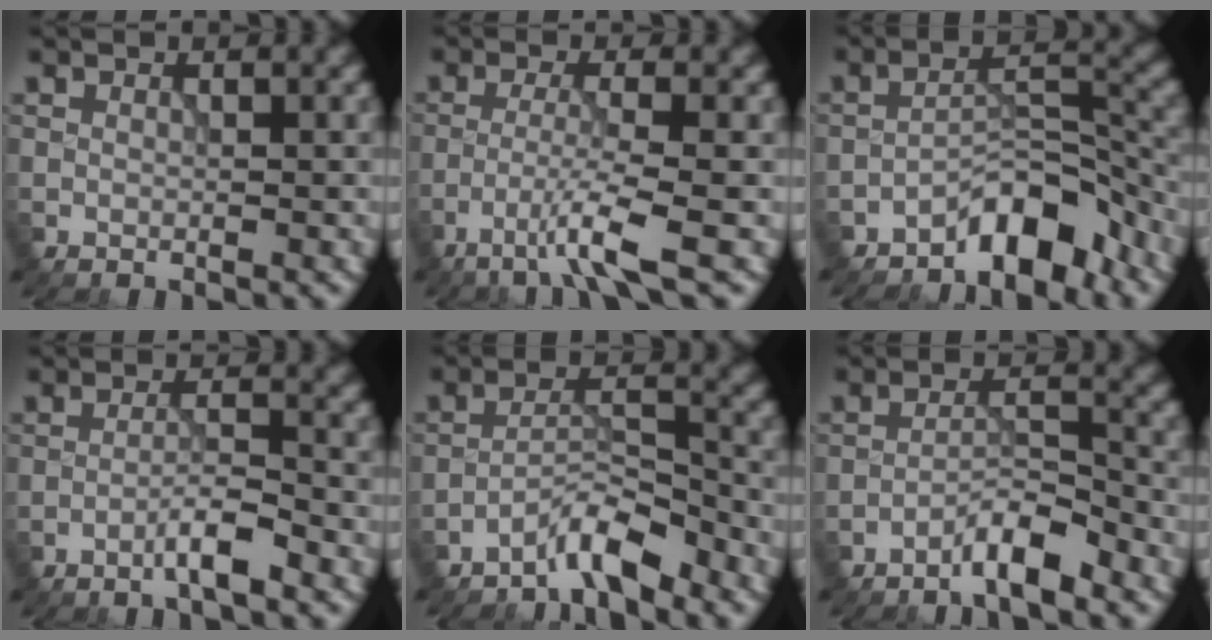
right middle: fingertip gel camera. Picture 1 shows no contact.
{"total": 3.8, "force": [-2.1, -0.1, 3.2], "torque": [-0.056, 0.005, -0.055]}
{"total": 5.2, "force": [-4.1, 1.6, 2.9], "torque": [-0.032, 0.018, -0.072]}
{"total": 2.8, "force": [-1.7, 0.1, 2.2], "torque": [-0.039, 0.010, -0.038]}
{"total": 3.9, "force": [-3.3, 0.5, 1.9], "torque": [-0.031, 0.012, -0.069]}
{"total": 3.5, "force": [-2.7, 0.4, 2.1], "torque": [-0.034, 0.012, -0.055]}